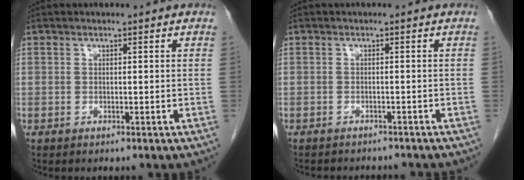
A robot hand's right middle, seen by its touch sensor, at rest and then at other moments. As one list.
[{"total": 6.1, "force": [-5.7, 1.6, 1.6], "torque": [-0.017, -0.001, -0.069]}]